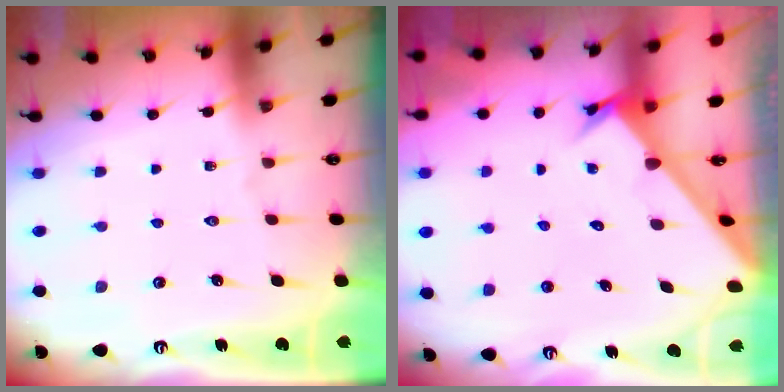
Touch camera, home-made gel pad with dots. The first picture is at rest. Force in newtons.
{"total": 2.6, "press": 2.6, "slide": 0.3}